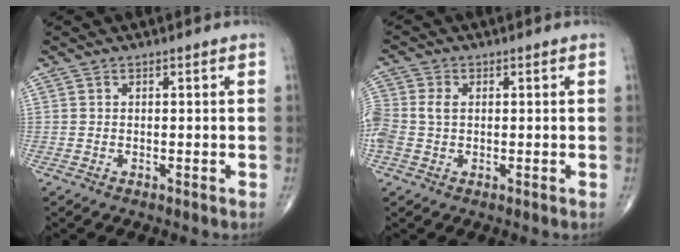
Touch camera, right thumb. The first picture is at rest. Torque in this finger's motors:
{"motor_torque": [0.22, 0.20, 0.48, 0.25, 0.13]}